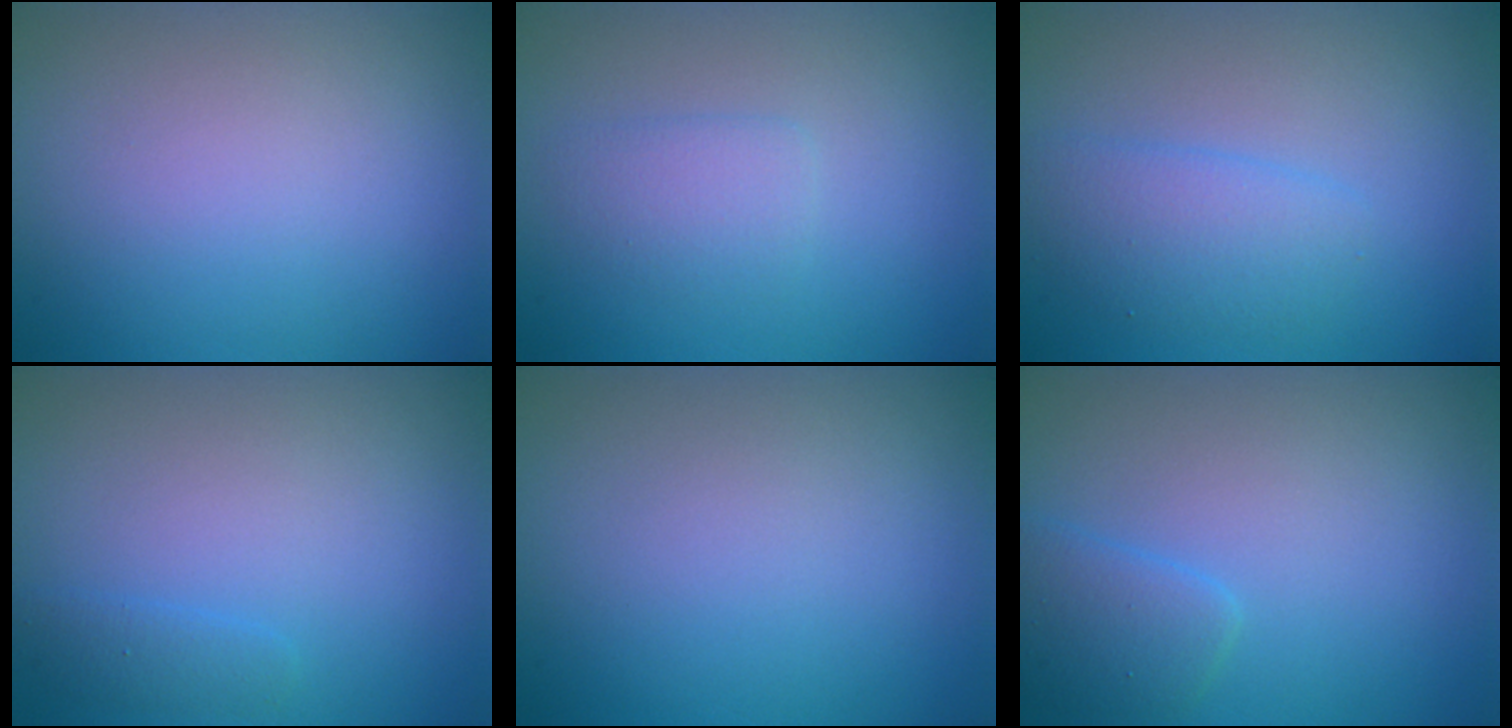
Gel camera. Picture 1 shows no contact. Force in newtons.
{"total": 1.8, "press": 1.8, "slide": 0.1}
{"total": 2.8, "press": 2.8, "slide": 0.1}
{"total": 1.1, "press": 1.1, "slide": 0.1}
{"total": 0.0}
{"total": 2.3, "press": 2.3, "slide": 0.1}